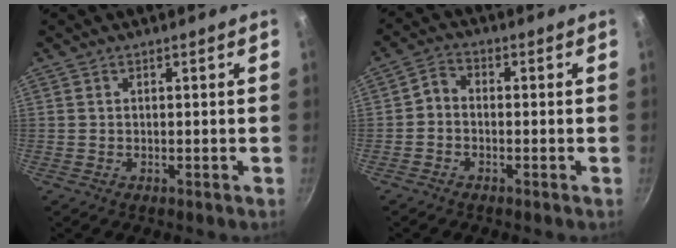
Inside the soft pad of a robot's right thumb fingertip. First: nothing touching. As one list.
[{"total": 3.4, "force": [-0.9, 2.4, 2.3], "torque": [-0.036, 0.017, -0.030]}]